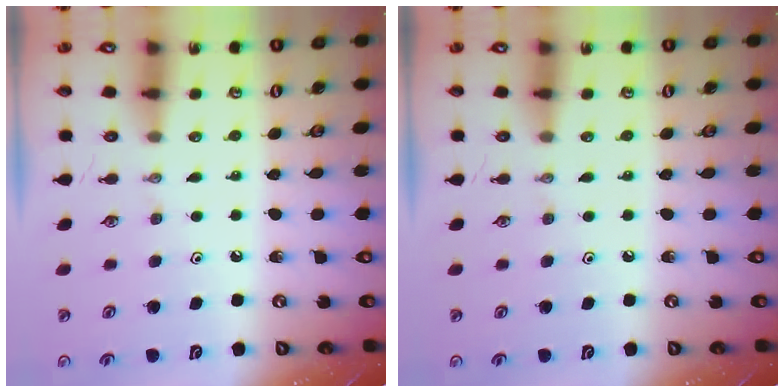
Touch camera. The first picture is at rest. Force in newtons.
{"total": 0.0}